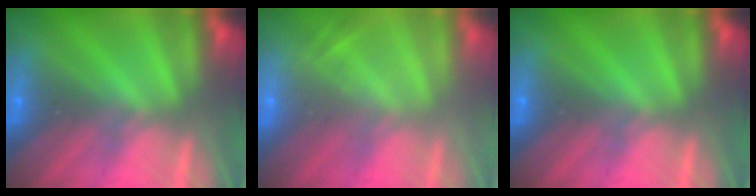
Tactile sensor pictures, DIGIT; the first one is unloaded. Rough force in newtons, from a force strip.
{"total": 2.0}
{"total": 0.0}